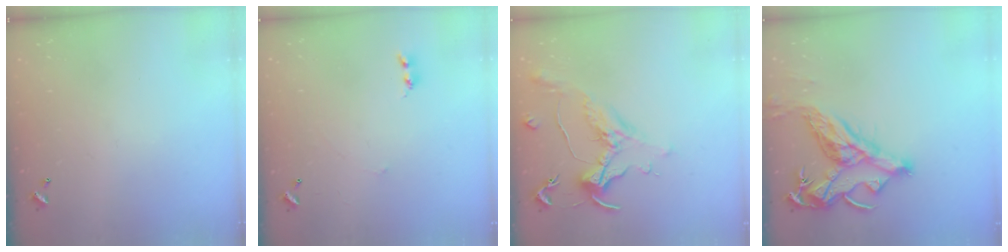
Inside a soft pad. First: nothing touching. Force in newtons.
{"total": 2.6, "press": 2.6, "slide": 0.4}
{"total": 1.3, "press": 1.1, "slide": 0.6}
{"total": 11.4, "press": 11.2, "slide": 1.7}